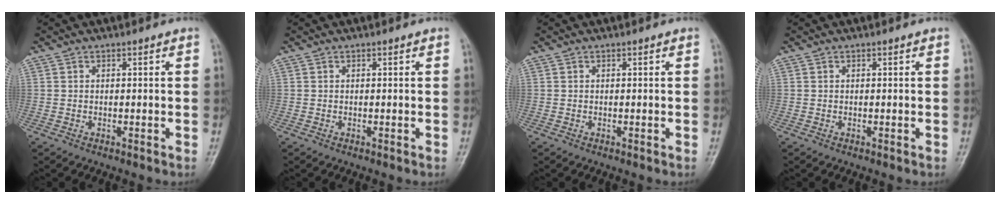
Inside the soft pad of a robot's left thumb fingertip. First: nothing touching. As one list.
[{"total": 0.0}, {"total": 0.0}, {"total": 0.0}]